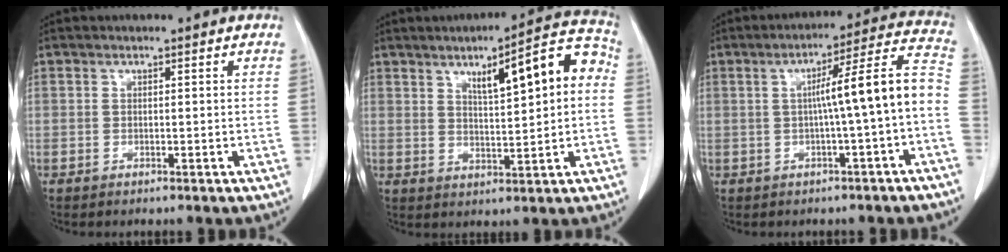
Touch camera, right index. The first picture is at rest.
{"total": 11.0, "force": [2.7, 2.2, 10.4], "torque": [-0.142, 0.030, 0.038]}
{"total": 10.4, "force": [-1.4, -0.7, 10.3], "torque": [-0.144, 0.029, -0.021]}